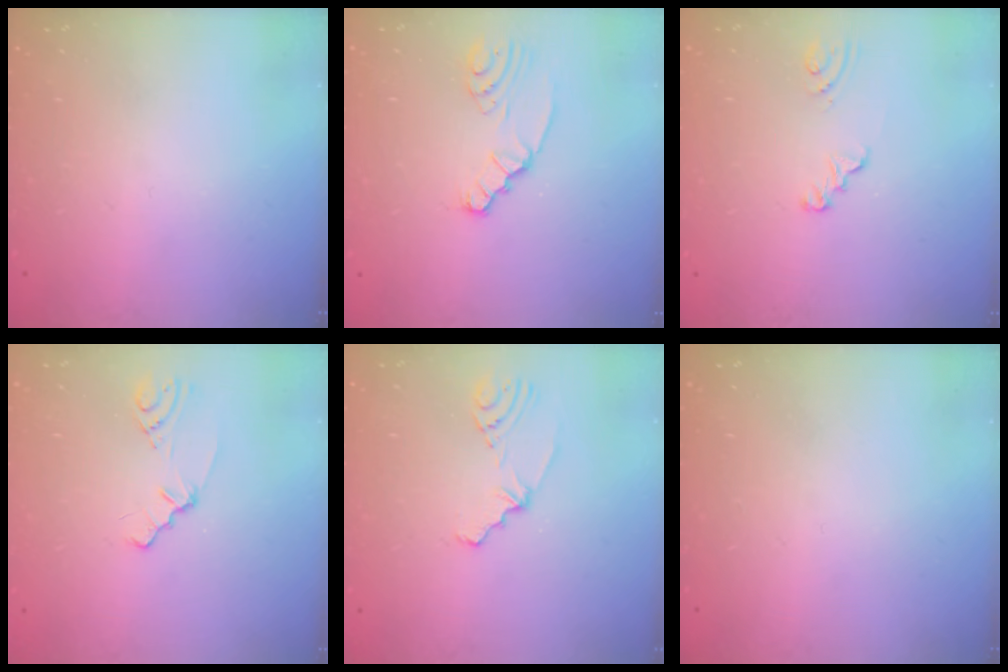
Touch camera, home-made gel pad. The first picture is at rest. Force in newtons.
{"total": 2.2, "press": 2.2, "slide": 0.1}
{"total": 2.3, "press": 2.3, "slide": 0.2}
{"total": 1.4, "press": 1.4, "slide": 0.4}
{"total": 4.0, "press": 1.9, "slide": 3.5}
{"total": 0.0}